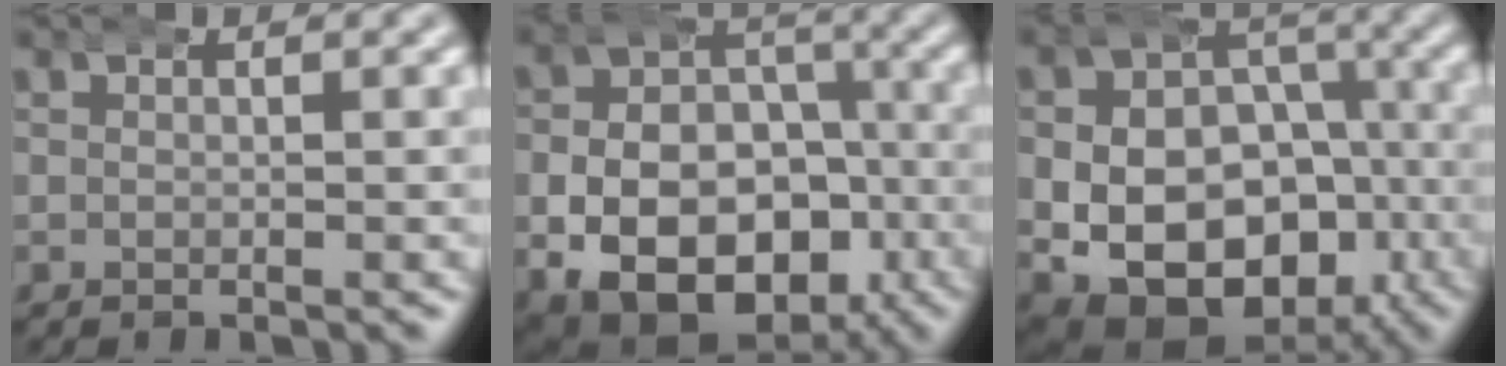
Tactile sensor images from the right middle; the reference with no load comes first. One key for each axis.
{"total": 16.5, "fx": -5.8, "fy": 12.8, "fz": 8.8, "tx": -0.168, "ty": -0.059, "tz": -0.074}
{"total": 15.9, "fx": -4.3, "fy": 12.8, "fz": 8.4, "tx": -0.166, "ty": -0.067, "tz": -0.049}